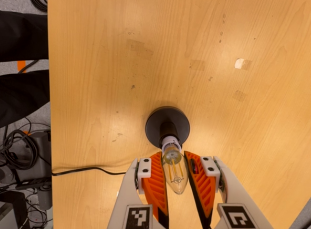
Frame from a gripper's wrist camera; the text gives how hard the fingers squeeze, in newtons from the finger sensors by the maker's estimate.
{"total": 12.4, "left": 12.0, "right": 12.9}